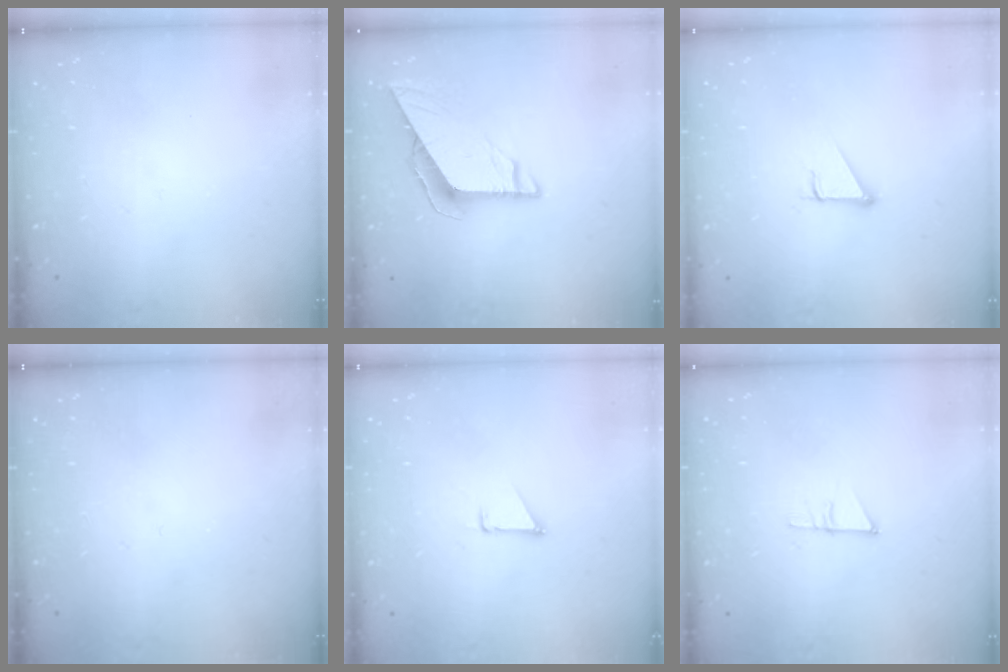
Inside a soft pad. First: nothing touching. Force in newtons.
{"total": 7.6, "press": 7.6, "slide": 0.2}
{"total": 2.9, "press": 2.9, "slide": 0.1}
{"total": 0.0}
{"total": 1.5, "press": 1.5, "slide": 0.1}
{"total": 7.0, "press": 7.0, "slide": 0.5}